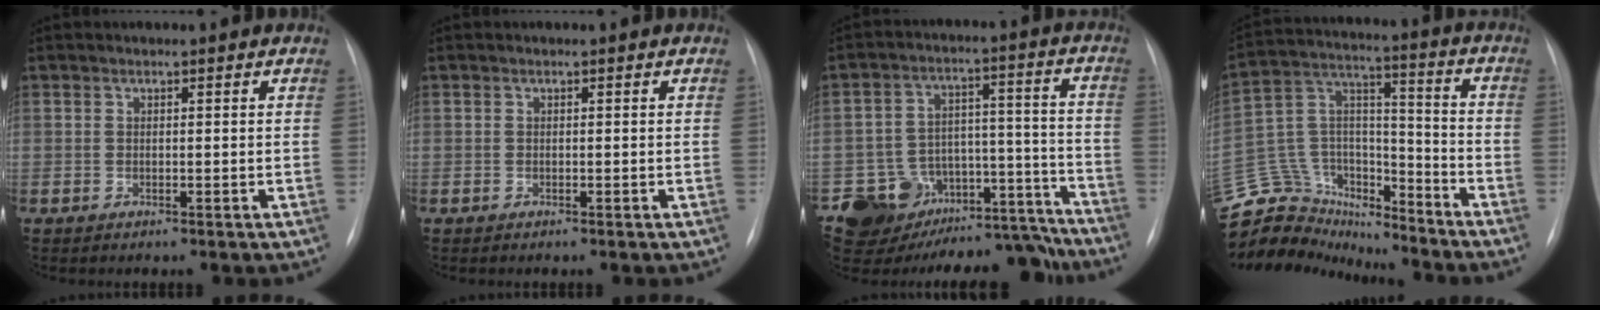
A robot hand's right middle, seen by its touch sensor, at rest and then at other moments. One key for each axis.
{"total": 0.0}
{"total": 15.9, "fx": -13.8, "fy": 7.2, "fz": 2.8, "tx": -0.021, "ty": 0.079, "tz": -0.191}
{"total": 21.8, "fx": -20.0, "fy": 7.3, "fz": 4.7, "tx": -0.121, "ty": 0.057, "tz": -0.326}